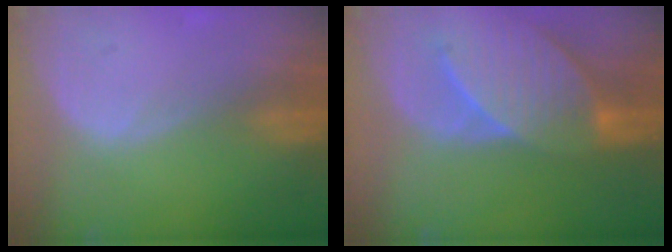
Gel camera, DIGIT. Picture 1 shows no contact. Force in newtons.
{"total": 9.9, "press": 8.9, "slide": 4.5}